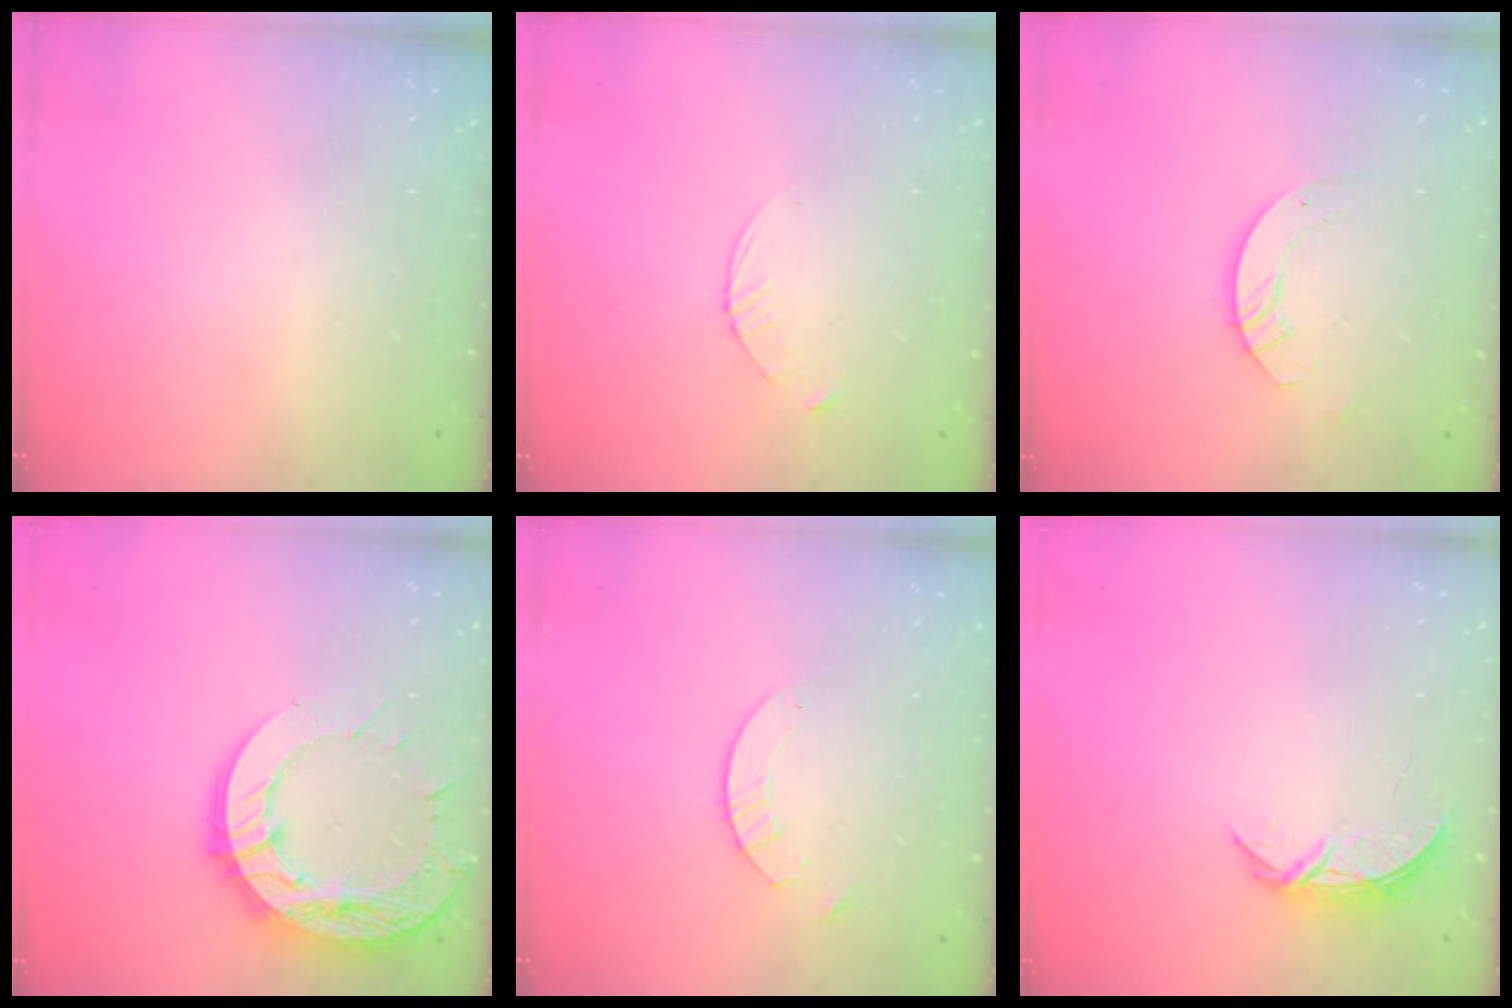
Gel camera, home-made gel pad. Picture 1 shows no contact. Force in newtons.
{"total": 2.9, "press": 2.9, "slide": 0.4}
{"total": 3.3, "press": 3.3, "slide": 0.2}
{"total": 15.9, "press": 15.8, "slide": 1.4}
{"total": 4.2, "press": 4.2, "slide": 0.4}
{"total": 5.2, "press": 5.2, "slide": 0.6}